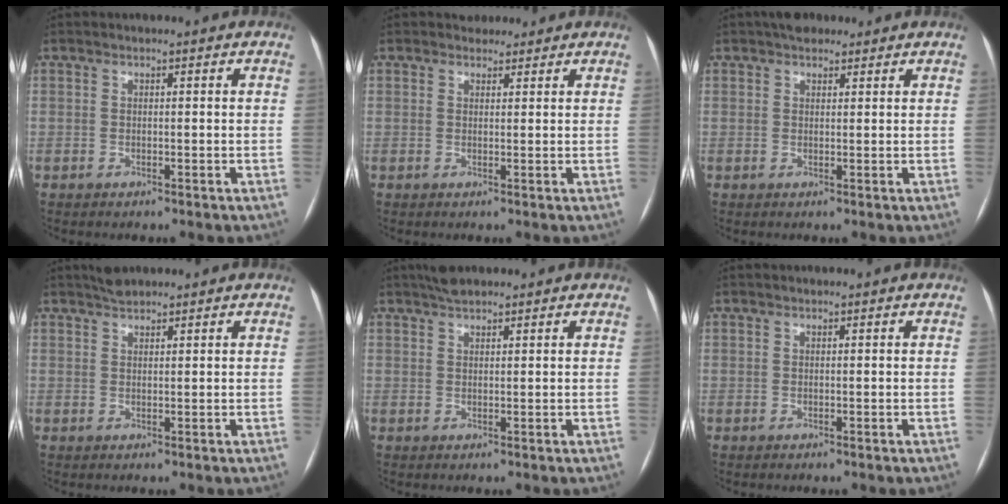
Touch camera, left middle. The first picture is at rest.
{"total": 2.0, "force": [1.7, 1.1, -0.1], "torque": [0.003, 0.006, 0.021]}
{"total": 3.8, "force": [3.0, 1.9, 1.5], "torque": [-0.021, 0.021, 0.046]}
{"total": 2.0, "force": [1.9, 0.5, 0.6], "torque": [-0.014, 0.009, 0.035]}
{"total": 2.6, "force": [2.2, 0.7, 1.2], "torque": [-0.022, 0.014, 0.040]}
{"total": 0.0}